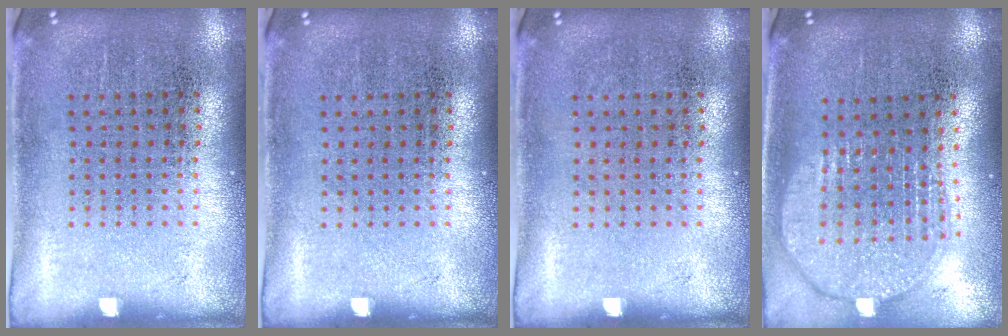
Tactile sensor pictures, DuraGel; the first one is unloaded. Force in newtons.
{"total": 0.0}
{"total": 0.0}
{"total": 2.0, "press": 1.6, "slide": 1.1}